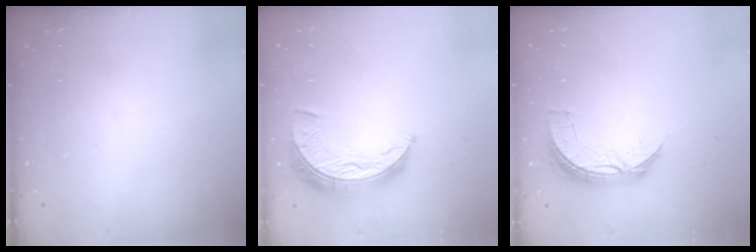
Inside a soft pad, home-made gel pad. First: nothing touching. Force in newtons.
{"total": 10.5, "press": 10.5, "slide": 0.5}
{"total": 7.7, "press": 7.7, "slide": 0.7}